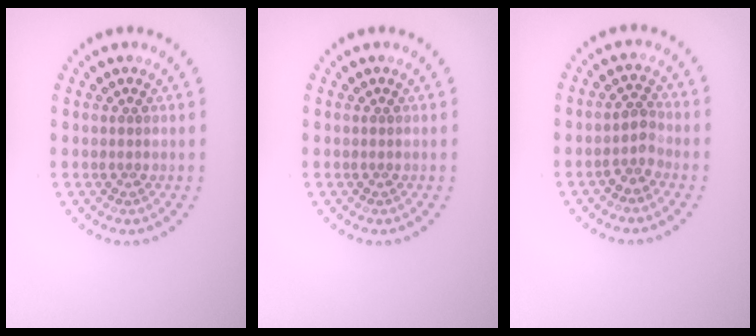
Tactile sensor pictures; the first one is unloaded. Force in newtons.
{"total": 0.0}
{"total": 2.0, "press": 1.7, "slide": 1.1}